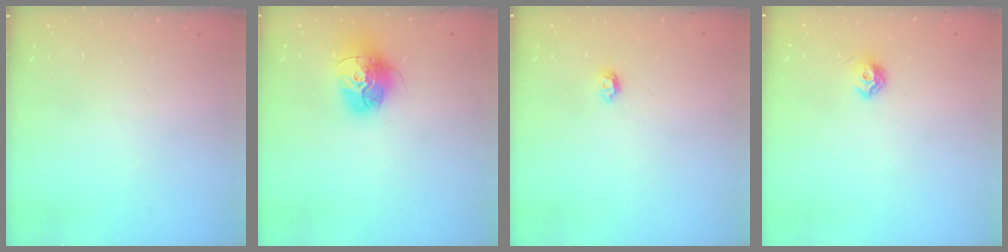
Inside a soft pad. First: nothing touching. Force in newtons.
{"total": 15.6, "press": 15.5, "slide": 1.4}
{"total": 3.9, "press": 3.9, "slide": 0.6}
{"total": 6.8, "press": 6.7, "slide": 1.1}